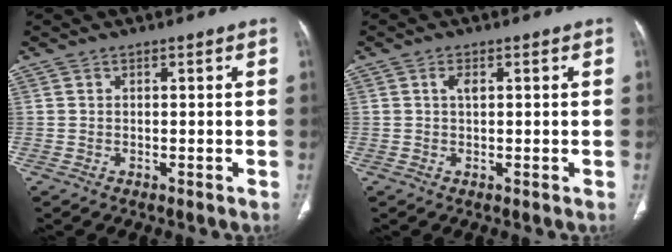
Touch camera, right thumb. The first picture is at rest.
{"total": 1.5, "force": [0.4, 0.7, 1.3], "torque": [-0.023, 0.002, 0.005]}